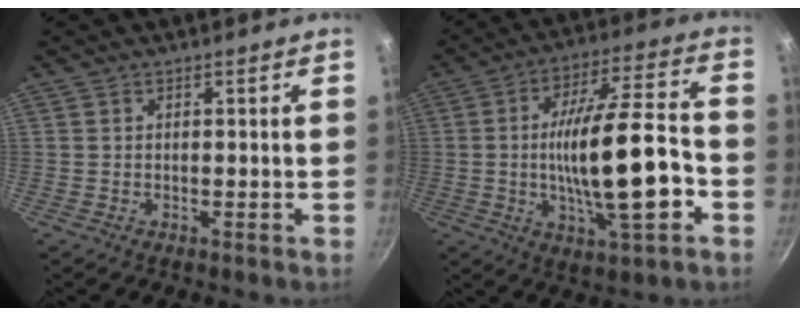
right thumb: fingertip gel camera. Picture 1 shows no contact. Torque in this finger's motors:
{"motor_torque": [1.27, 3.65, 1.89, -0.06, 0.62]}